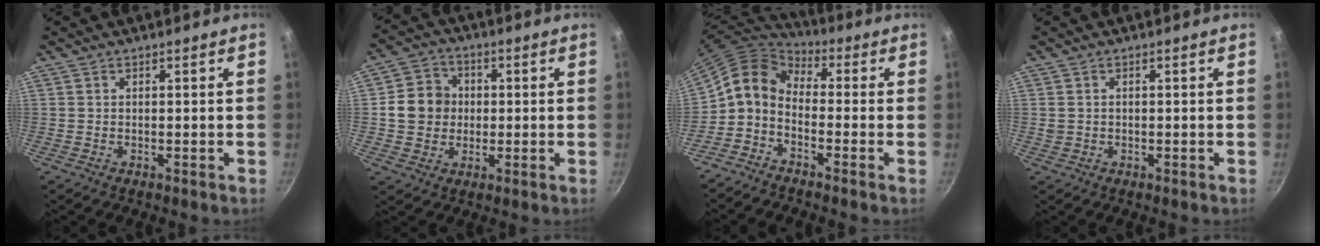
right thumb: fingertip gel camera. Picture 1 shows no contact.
{"total": 8.7, "force": [0.3, 7.9, 3.7], "torque": [-0.031, 0.014, -0.006]}
{"total": 9.2, "force": [-1.8, 6.5, 6.3], "torque": [-0.118, 0.049, -0.055]}
{"total": 1.4, "force": [0.0, 1.2, 0.6], "torque": [-0.010, 0.003, 0.003]}